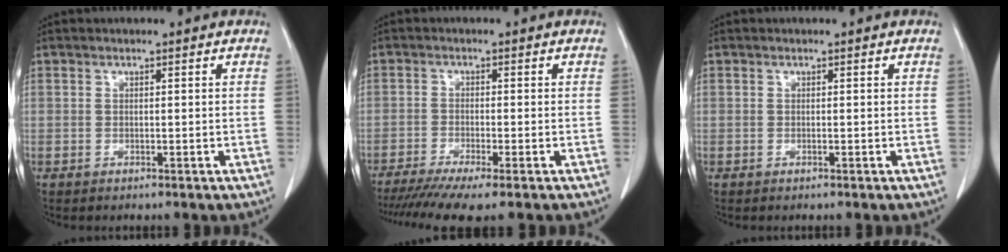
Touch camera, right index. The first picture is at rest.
{"total": 9.0, "force": [-7.1, -0.1, 5.5], "torque": [-0.083, -0.017, -0.112]}
{"total": 0.0}